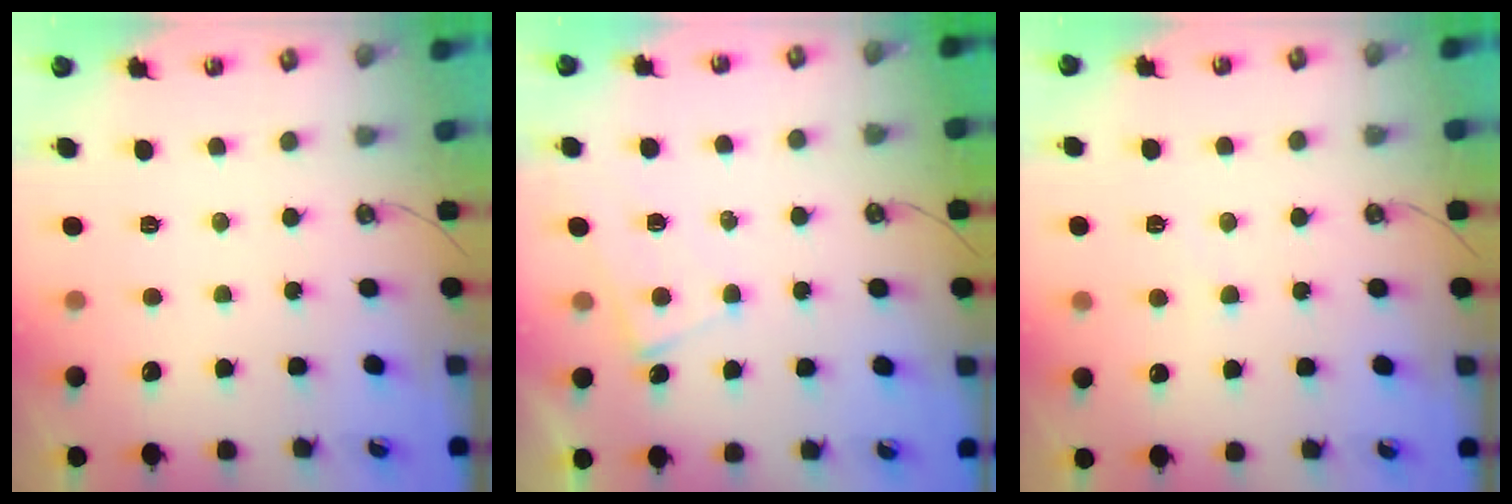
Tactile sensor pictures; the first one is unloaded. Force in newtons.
{"total": 2.1, "press": 2.0, "slide": 0.3}
{"total": 5.9, "press": 5.9, "slide": 0.4}